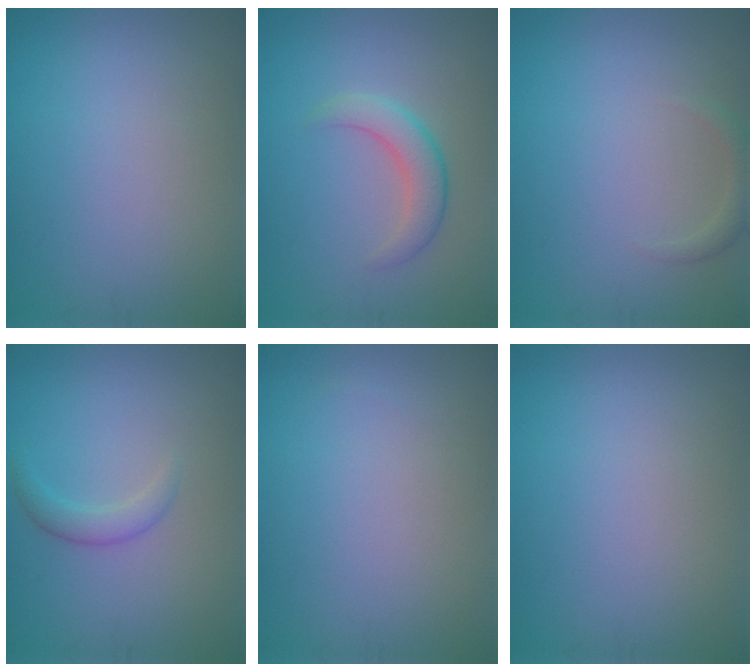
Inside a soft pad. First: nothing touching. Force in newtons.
{"total": 2.9, "press": 2.9, "slide": 0.2}
{"total": 1.2, "press": 1.2, "slide": 0.2}
{"total": 1.6, "press": 1.6, "slide": 0.1}
{"total": 0.0}
{"total": 0.0}